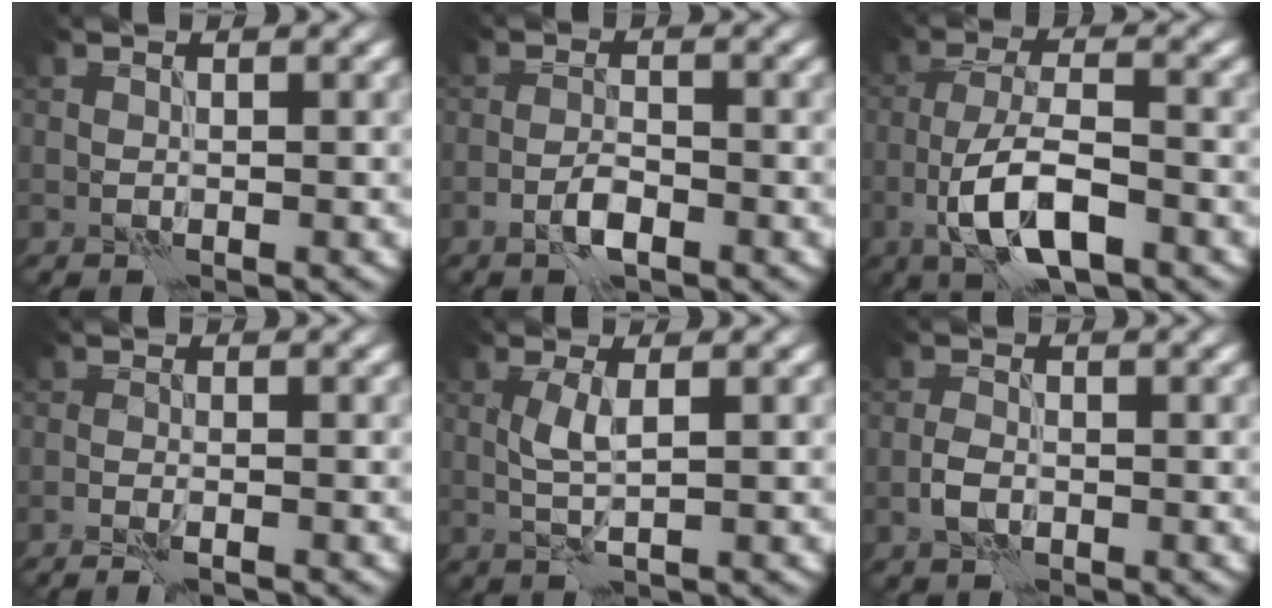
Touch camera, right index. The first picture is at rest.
{"total": 2.1, "force": [-1.4, 0.6, 1.5], "torque": [-0.030, 0.004, -0.029]}
{"total": 7.1, "force": [-3.3, 2.6, 5.8], "torque": [-0.107, 0.004, -0.066]}
{"total": 2.3, "force": [-1.7, 0.4, 1.4], "torque": [-0.023, 0.009, -0.029]}
{"total": 2.1, "force": [0.3, 0.3, 2.0], "torque": [-0.045, 0.005, 0.005]}
{"total": 1.7, "force": [-0.7, 1.0, 1.2], "torque": [-0.024, 0.003, -0.017]}